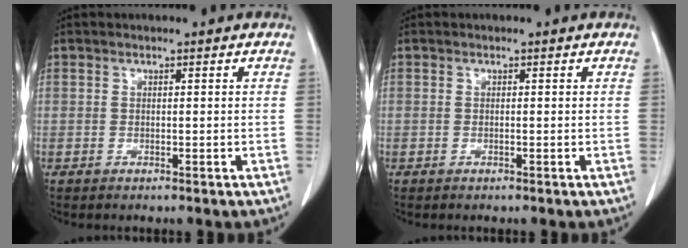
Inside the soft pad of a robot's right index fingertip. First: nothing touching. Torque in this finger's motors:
{"motor_torque": [0.12, -0.08, 0.02, 0.01]}